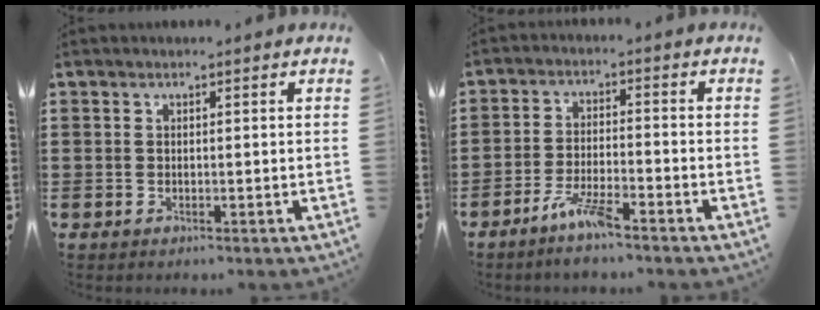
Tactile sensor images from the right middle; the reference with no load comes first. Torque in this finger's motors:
{"motor_torque": [2.14, 0.00, 0.31, 0.12]}